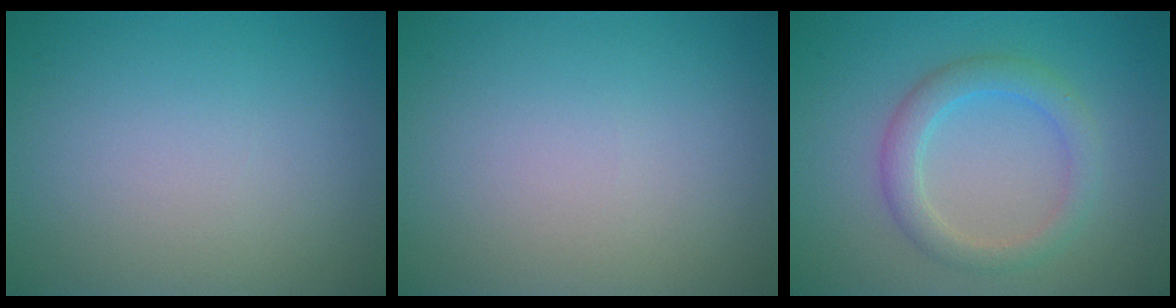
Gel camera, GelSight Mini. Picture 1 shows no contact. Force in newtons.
{"total": 0.0}
{"total": 3.1, "press": 3.1, "slide": 0.1}